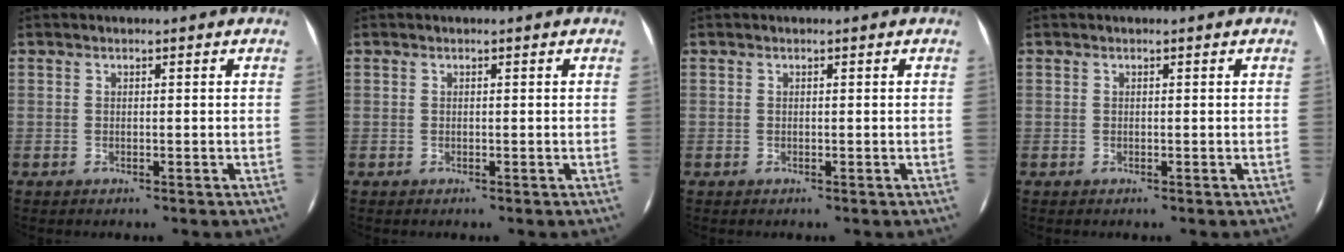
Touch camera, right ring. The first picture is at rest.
{"total": 0.0}
{"total": 0.0}
{"total": 0.0}